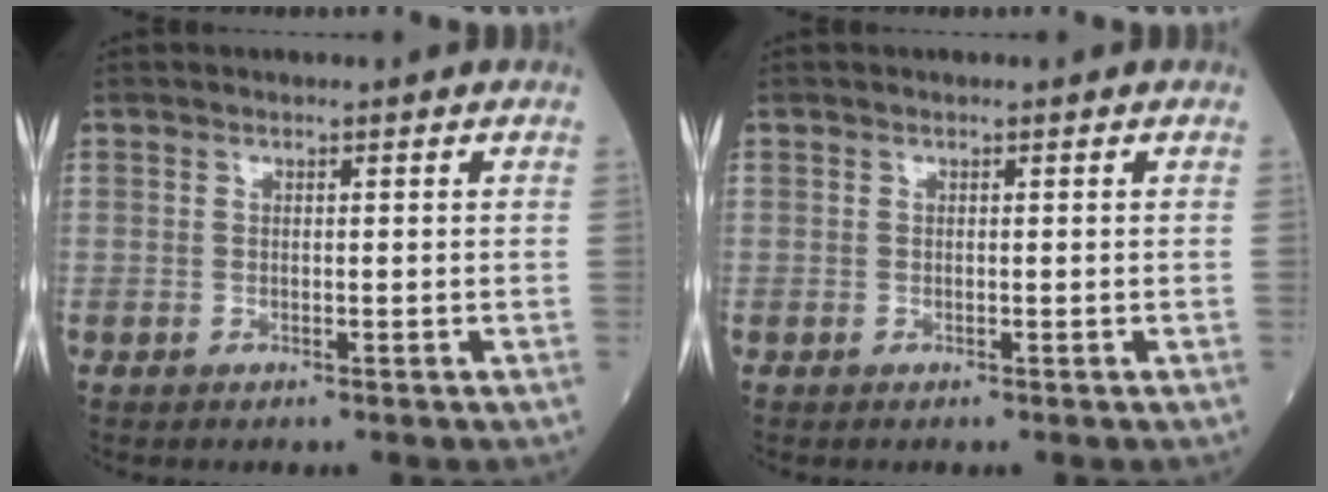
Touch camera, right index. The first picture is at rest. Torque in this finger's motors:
{"motor_torque": [0.00, 0.00, 0.00, 0.02]}